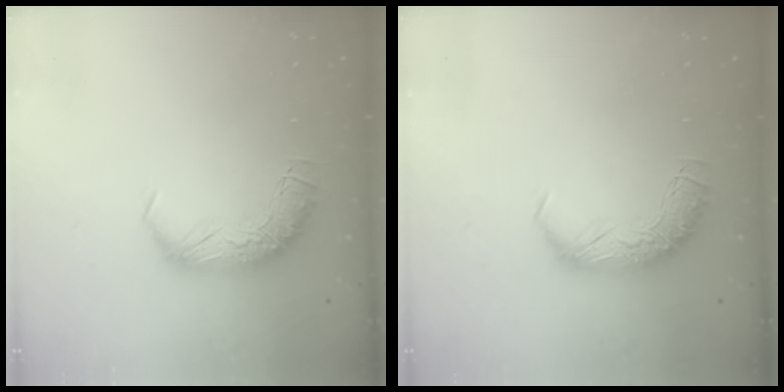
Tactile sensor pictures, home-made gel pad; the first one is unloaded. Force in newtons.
{"total": 0.0}